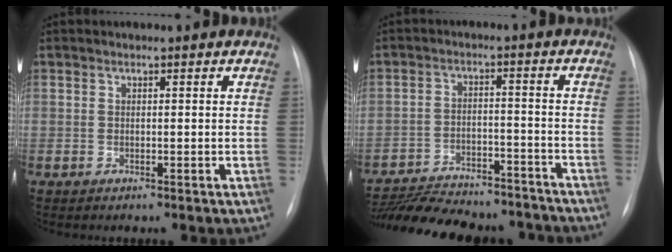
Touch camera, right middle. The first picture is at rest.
{"total": 19.3, "force": [-17.5, 4.8, 6.5], "torque": [-0.139, 0.002, -0.250]}